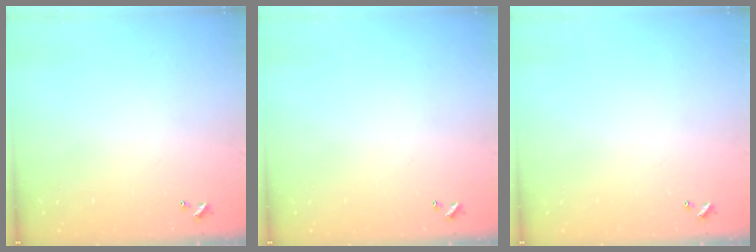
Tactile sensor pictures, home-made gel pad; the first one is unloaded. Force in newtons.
{"total": 0.0}
{"total": 0.0}